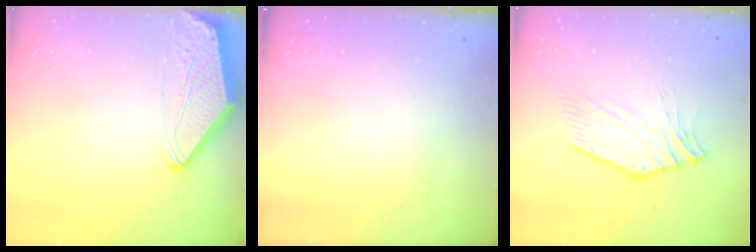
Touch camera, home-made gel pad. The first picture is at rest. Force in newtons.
{"total": 0.0}
{"total": 6.4, "press": 6.3, "slide": 1.3}